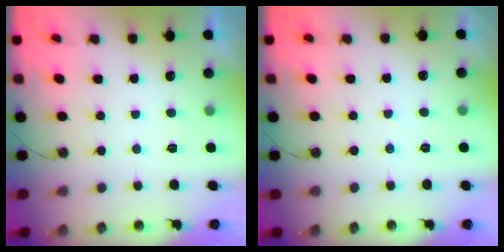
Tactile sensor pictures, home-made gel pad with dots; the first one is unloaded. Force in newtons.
{"total": 2.5, "press": 2.4, "slide": 0.4}